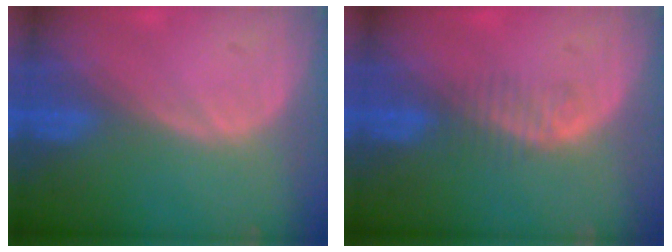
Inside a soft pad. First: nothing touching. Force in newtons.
{"total": 2.2, "press": 2.0, "slide": 0.9}